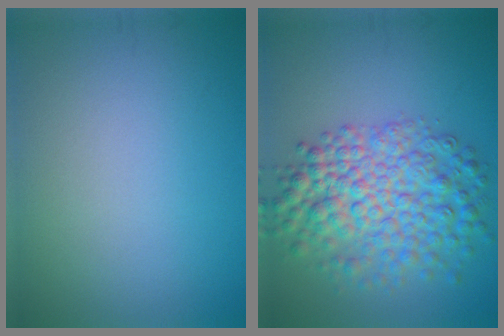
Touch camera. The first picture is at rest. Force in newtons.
{"total": 7.3, "press": 7.3, "slide": 0.2}